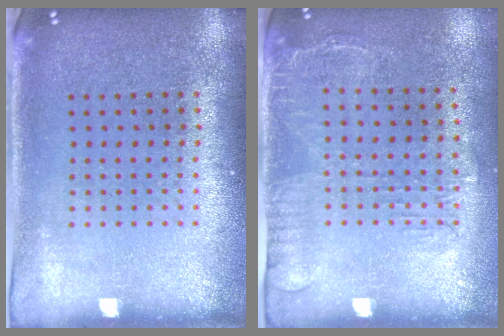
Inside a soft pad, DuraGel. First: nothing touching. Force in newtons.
{"total": 1.6, "press": 1.2, "slide": 1.0}